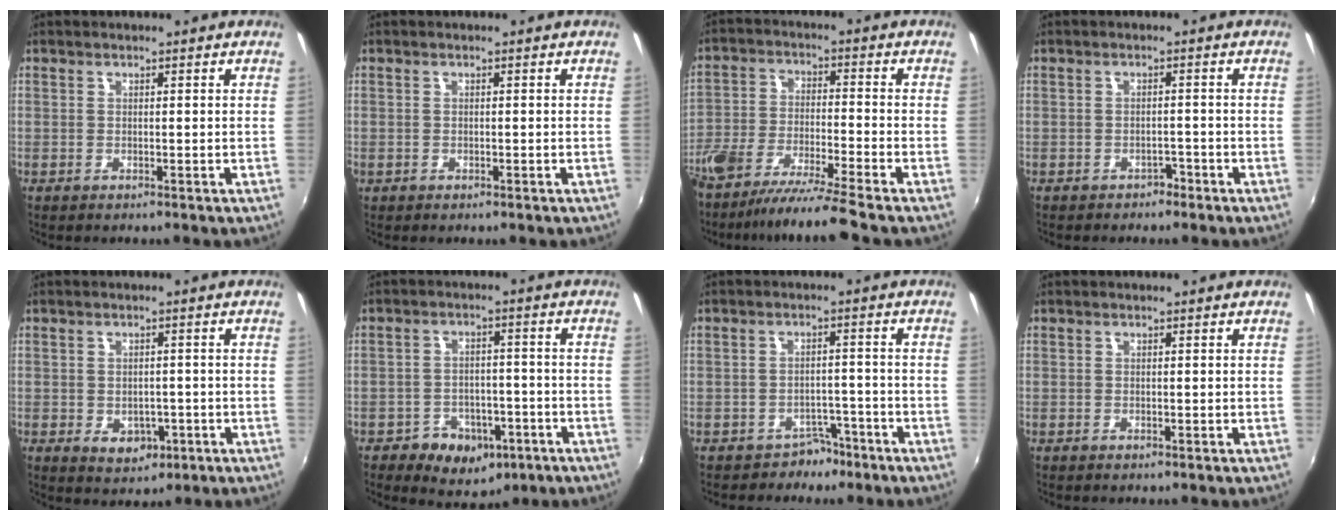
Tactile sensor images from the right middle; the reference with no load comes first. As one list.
[{"total": 0.6, "force": [-0.4, 0.4, 0.1], "torque": [-0.004, -0.003, -0.008]}, {"total": 12.1, "force": [-9.9, -0.3, 6.9], "torque": [-0.146, -0.030, -0.178]}, {"total": 2.1, "force": [-1.8, 1.0, 0.4], "torque": [-0.012, -0.002, -0.024]}, {"total": 5.1, "force": [-1.7, 3.8, 3.0], "torque": [-0.054, -0.006, -0.015]}, {"total": 10.3, "force": [-5.5, 7.5, 4.3], "torque": [-0.103, 0.016, -0.057]}, {"total": 4.1, "force": [-3.2, 2.4, 0.4], "torque": [-0.006, 0.015, -0.046]}, {"total": 0.0}]